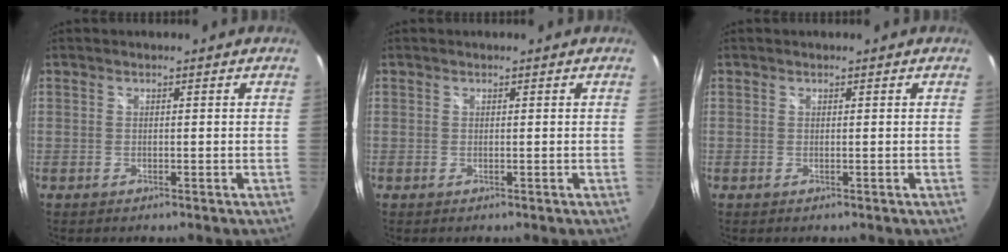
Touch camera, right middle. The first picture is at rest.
{"total": 0.0}
{"total": 0.0}